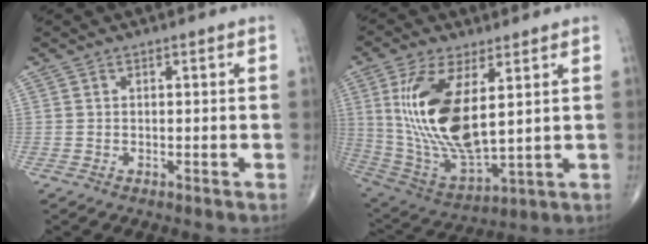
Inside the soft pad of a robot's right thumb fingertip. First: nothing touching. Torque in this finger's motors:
{"motor_torque": [-1.11, 2.27, 1.92, 0.85, 0.24]}